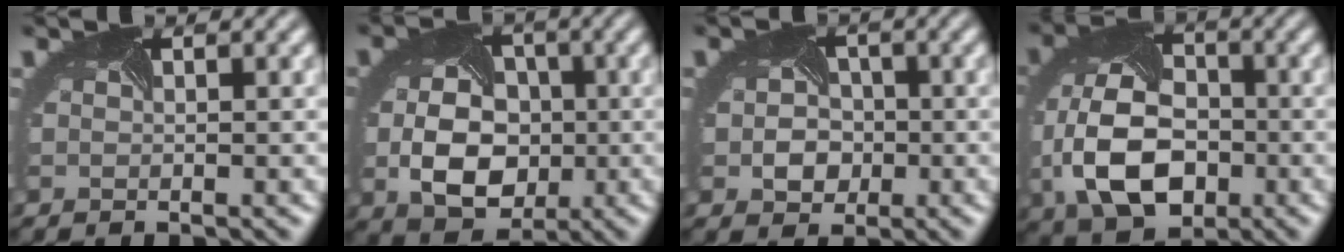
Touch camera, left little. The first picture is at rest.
{"total": 7.9, "force": [-1.1, 5.9, 5.2], "torque": [-0.106, -0.019, -0.012]}
{"total": 3.7, "force": [-0.5, 3.2, 2.0], "torque": [-0.021, -0.002, -0.008]}
{"total": 10.1, "force": [-2.2, 6.7, 7.2], "torque": [-0.172, -0.021, -0.041]}